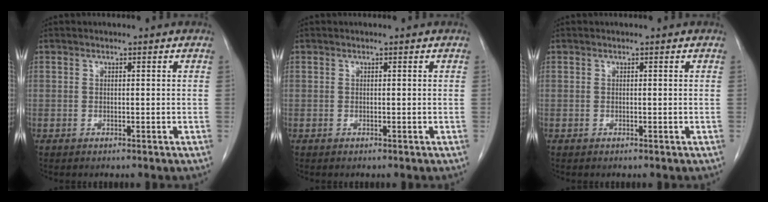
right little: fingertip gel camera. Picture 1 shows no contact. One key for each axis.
{"total": 0.0}
{"total": 0.0}